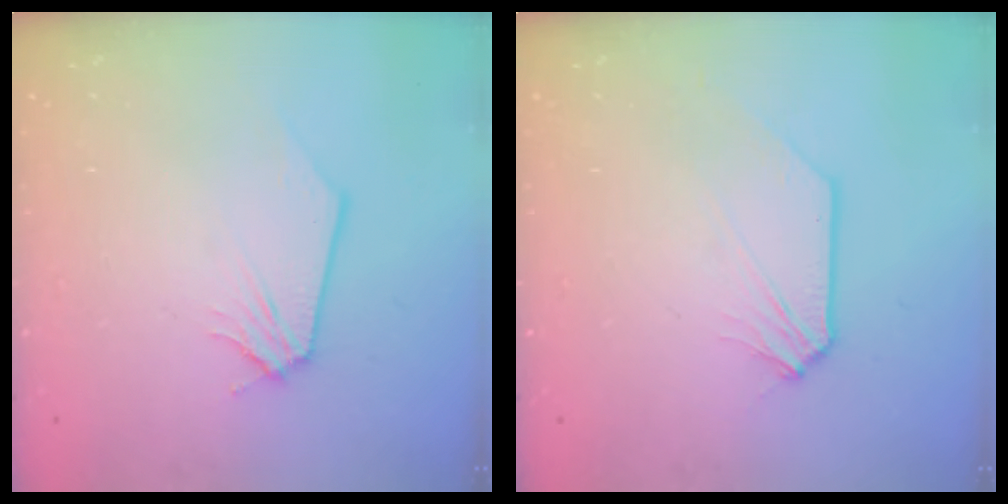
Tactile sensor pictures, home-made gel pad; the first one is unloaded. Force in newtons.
{"total": 1.0, "press": 1.0, "slide": 0.1}